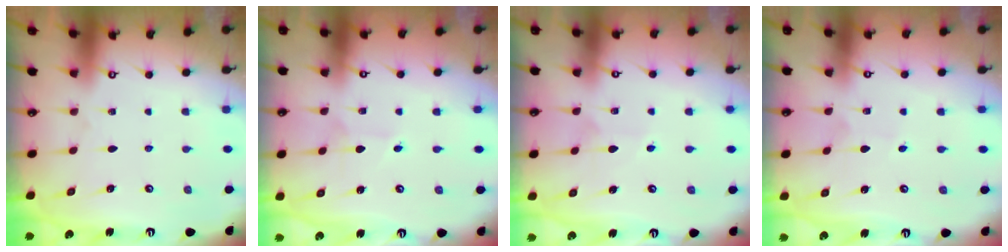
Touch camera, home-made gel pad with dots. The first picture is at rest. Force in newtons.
{"total": 1.8, "press": 1.8, "slide": 0.2}
{"total": 4.2, "press": 4.2, "slide": 0.4}
{"total": 2.2, "press": 2.1, "slide": 0.2}